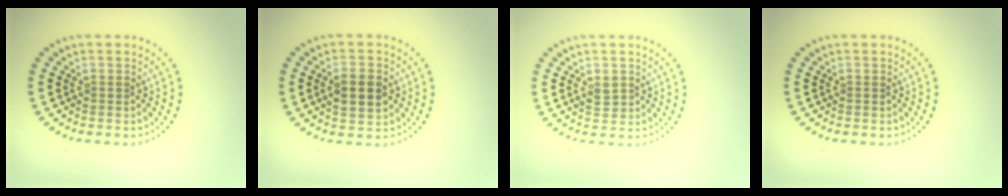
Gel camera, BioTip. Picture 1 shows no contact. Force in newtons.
{"total": 3.7, "press": 3.7, "slide": 0.2}
{"total": 1.5, "press": 1.5, "slide": 0.3}
{"total": 0.0}